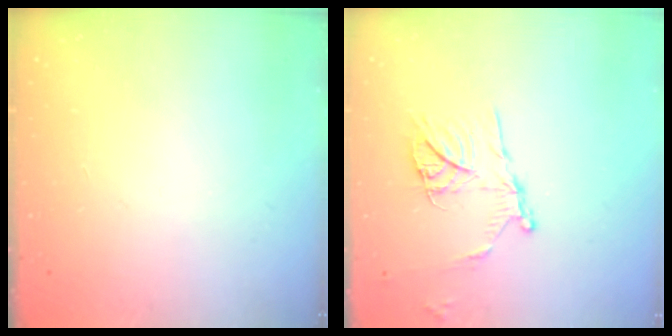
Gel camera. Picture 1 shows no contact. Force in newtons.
{"total": 13.6, "press": 13.5, "slide": 1.3}